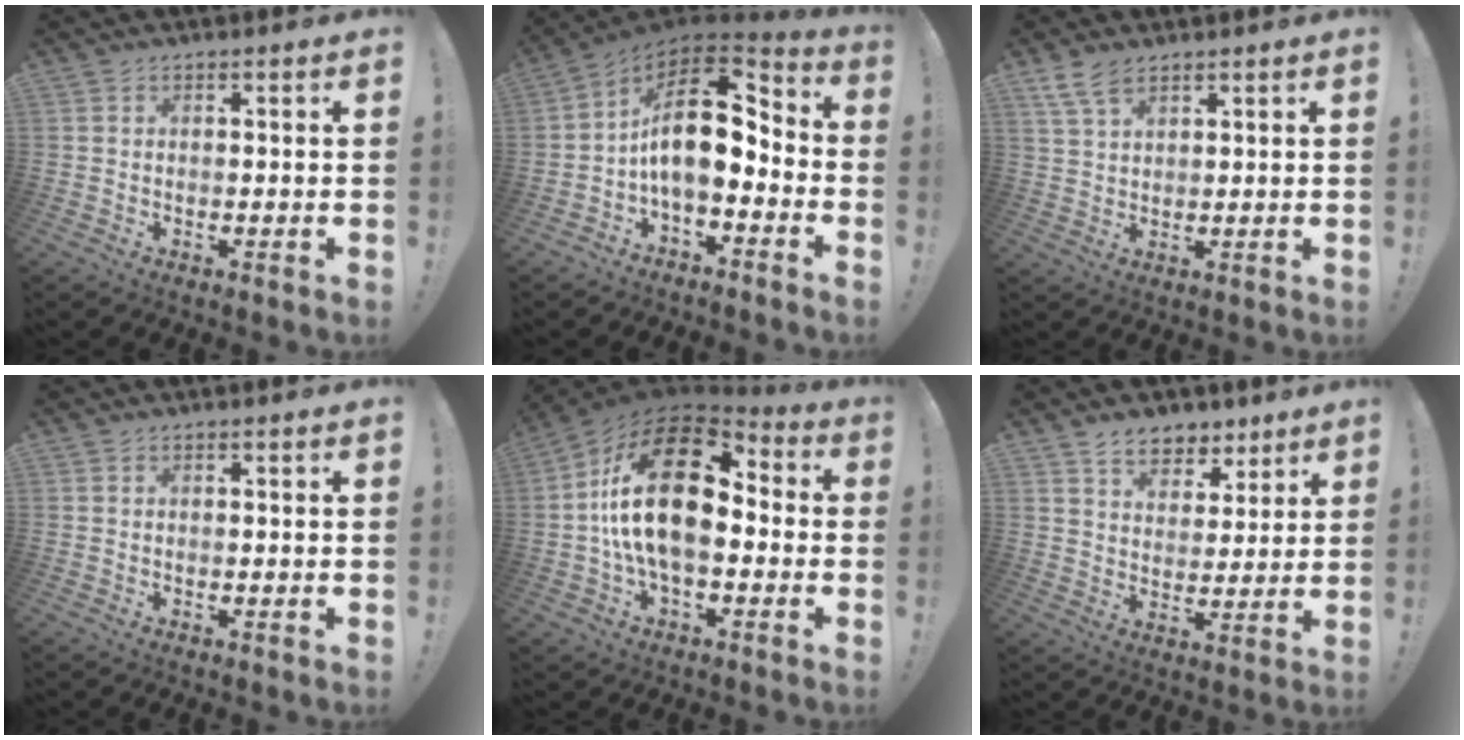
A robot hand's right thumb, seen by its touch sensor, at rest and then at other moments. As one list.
[{"total": 16.1, "force": [1.4, 8.2, 13.8], "torque": [-0.239, -0.003, 0.027]}, {"total": 6.3, "force": [4.5, 2.8, 3.4], "torque": [-0.069, -0.014, 0.087]}, {"total": 0.0}, {"total": 23.6, "force": [2.6, 12.0, 20.1], "torque": [-0.365, 0.002, 0.046]}, {"total": 8.6, "force": [6.4, 5.3, 2.0], "torque": [-0.025, -0.046, 0.124]}]